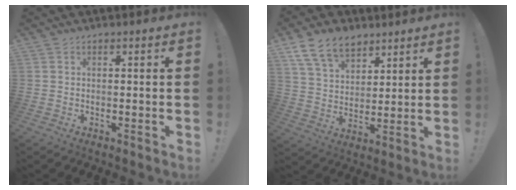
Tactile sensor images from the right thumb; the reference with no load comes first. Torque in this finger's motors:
{"motor_torque": [-0.49, 0.97, 0.56, 0.39, 0.11]}